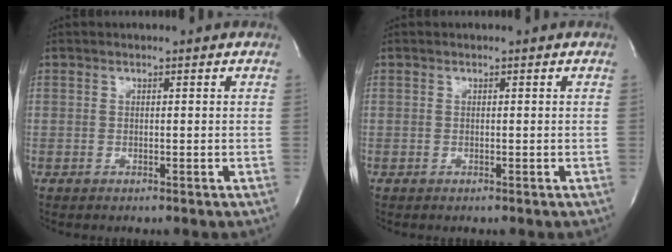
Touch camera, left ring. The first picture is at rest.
{"total": 0.0}